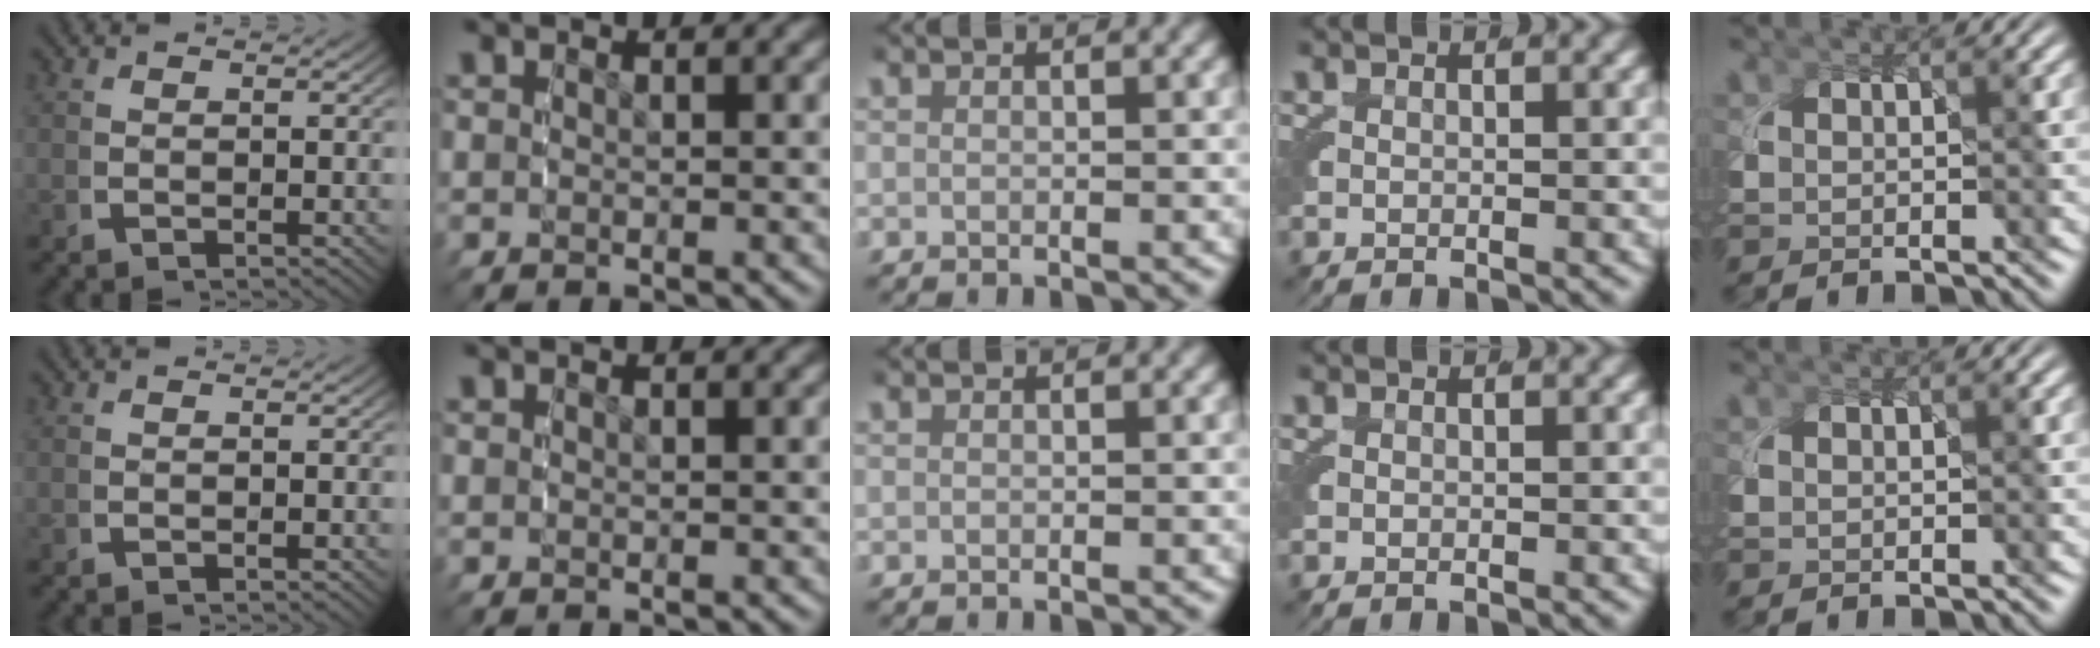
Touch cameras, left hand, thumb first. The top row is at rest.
{}